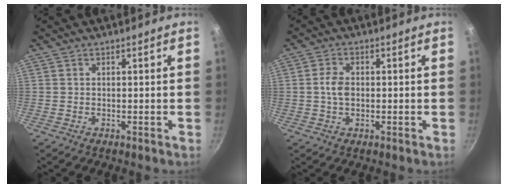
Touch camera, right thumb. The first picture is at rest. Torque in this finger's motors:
{"motor_torque": [-0.04, 0.18, 0.23, -0.31, 0.02]}